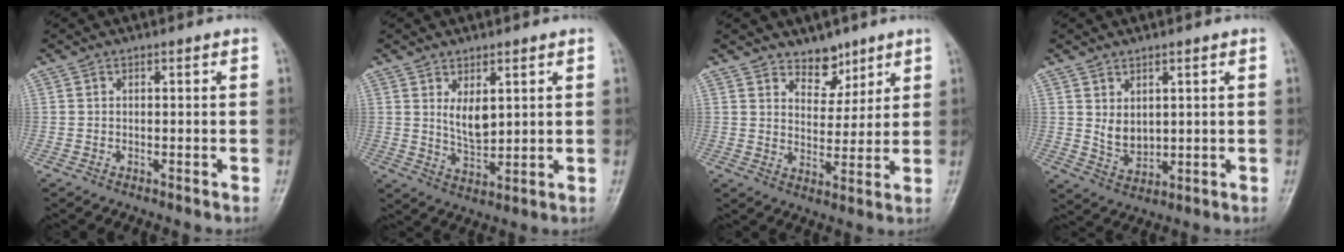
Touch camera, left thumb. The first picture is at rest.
{"total": 5.7, "force": [2.1, 2.8, 4.5], "torque": [-0.067, -0.025, 0.045]}
{"total": 6.0, "force": [4.5, 3.6, 1.8], "torque": [0.005, -0.034, 0.077]}
{"total": 4.9, "force": [1.6, 3.1, 3.3], "torque": [-0.045, -0.021, 0.040]}